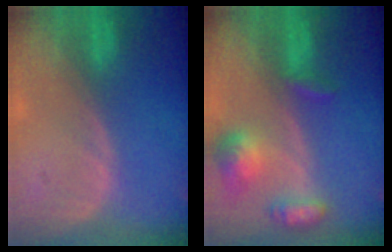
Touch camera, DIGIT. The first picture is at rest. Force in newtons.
{"total": 6.9, "press": 6.4, "slide": 2.6}